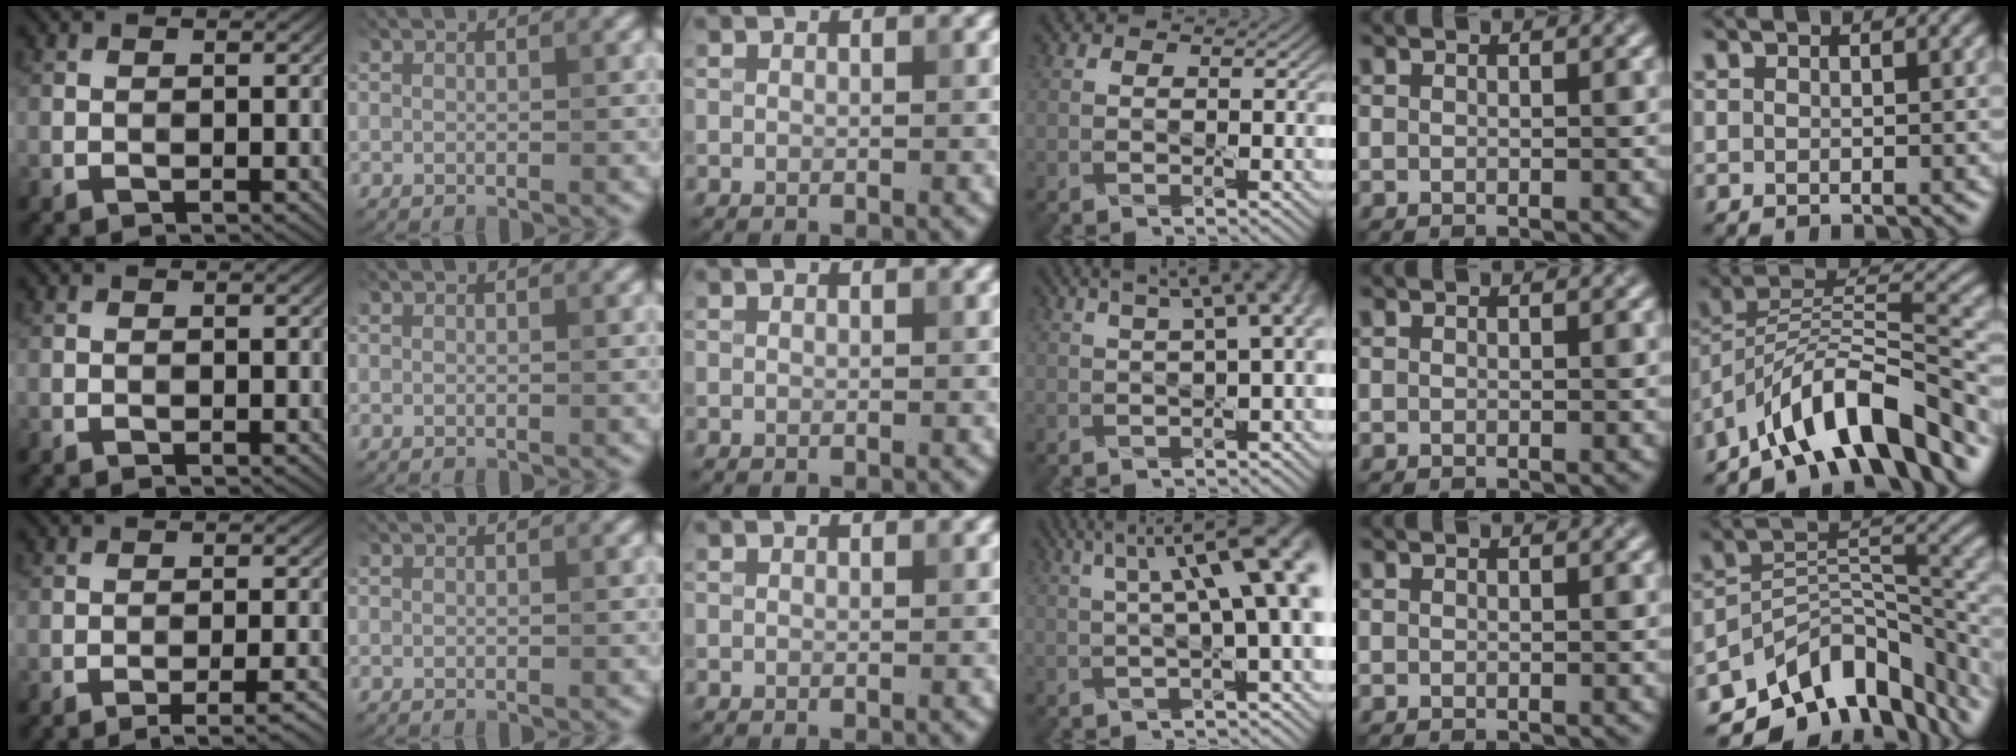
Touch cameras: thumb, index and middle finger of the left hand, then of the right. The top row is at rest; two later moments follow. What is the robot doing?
{"motion": "pour", "object": "sugar"}